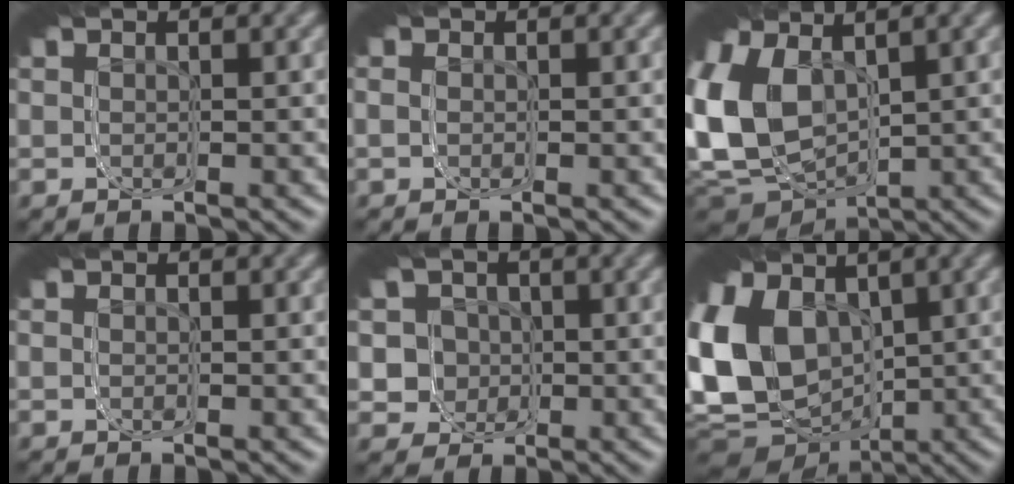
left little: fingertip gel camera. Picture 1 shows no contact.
{"total": 0.0}
{"total": 10.4, "force": [-1.7, 7.1, 7.3], "torque": [-0.127, -0.009, -0.028]}
{"total": 0.0}
{"total": 9.8, "force": [-0.4, 9.0, 3.8], "torque": [-0.085, -0.022, -0.015]}
{"total": 12.6, "force": [-1.7, 8.9, 8.8], "torque": [-0.152, -0.018, -0.031]}